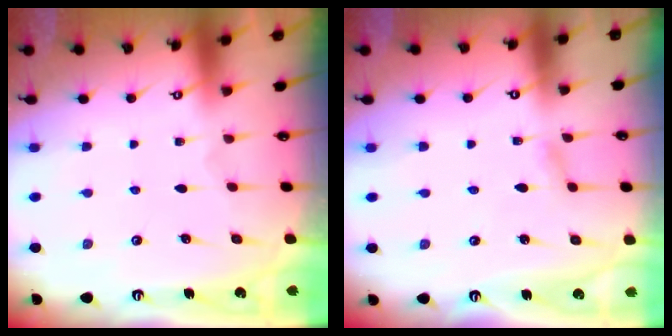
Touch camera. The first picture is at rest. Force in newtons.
{"total": 2.6, "press": 2.6, "slide": 0.2}